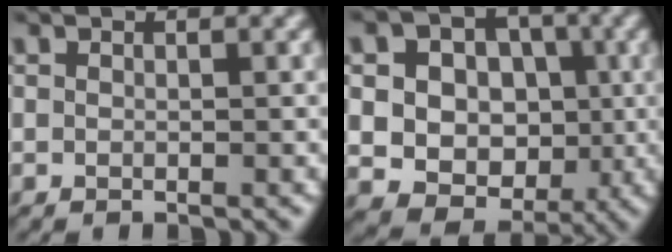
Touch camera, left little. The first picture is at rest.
{"total": 11.8, "force": [0.6, 10.5, 5.4], "torque": [-0.107, 0.040, -0.015]}